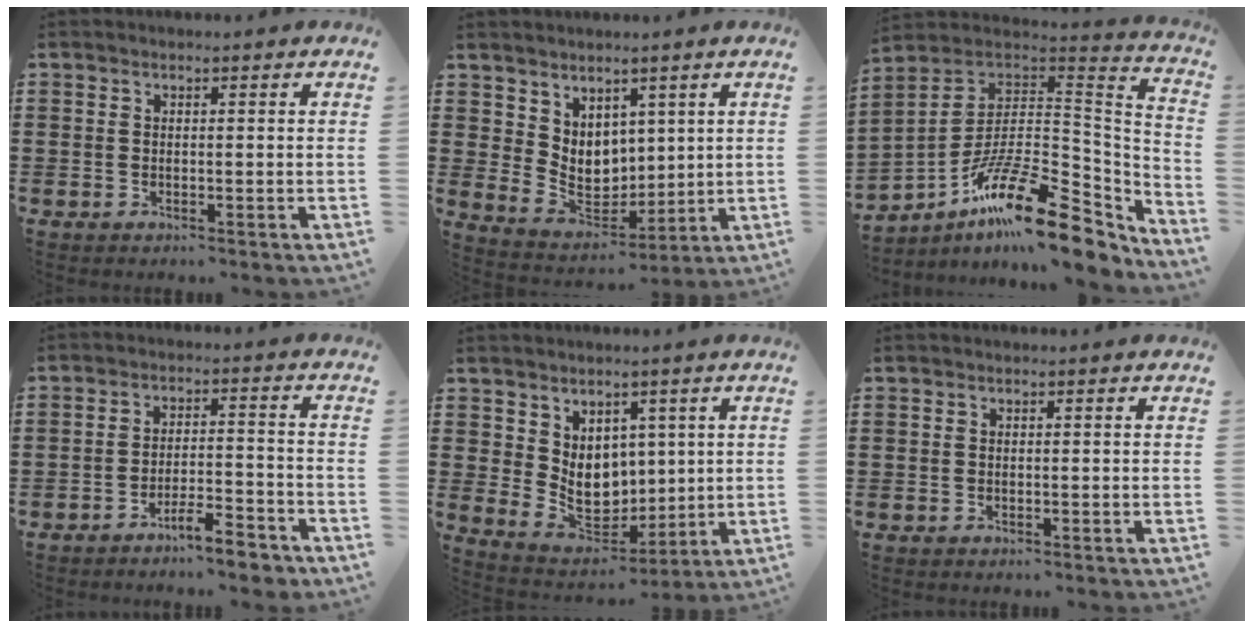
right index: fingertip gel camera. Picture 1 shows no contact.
{"total": 6.0, "force": [3.4, 4.7, 1.6], "torque": [-0.047, -0.014, 0.069]}
{"total": 18.4, "force": [-11.7, 5.1, 13.3], "torque": [-0.219, 0.028, -0.200]}
{"total": 6.2, "force": [-5.3, 0.6, 3.0], "torque": [-0.048, -0.001, -0.097]}
{"total": 7.0, "force": [2.3, 5.8, 3.1], "torque": [-0.055, -0.009, 0.048]}
{"total": 0.0}